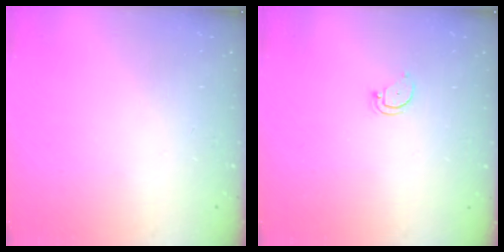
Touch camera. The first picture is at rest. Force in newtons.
{"total": 2.6, "press": 2.6, "slide": 0.0}